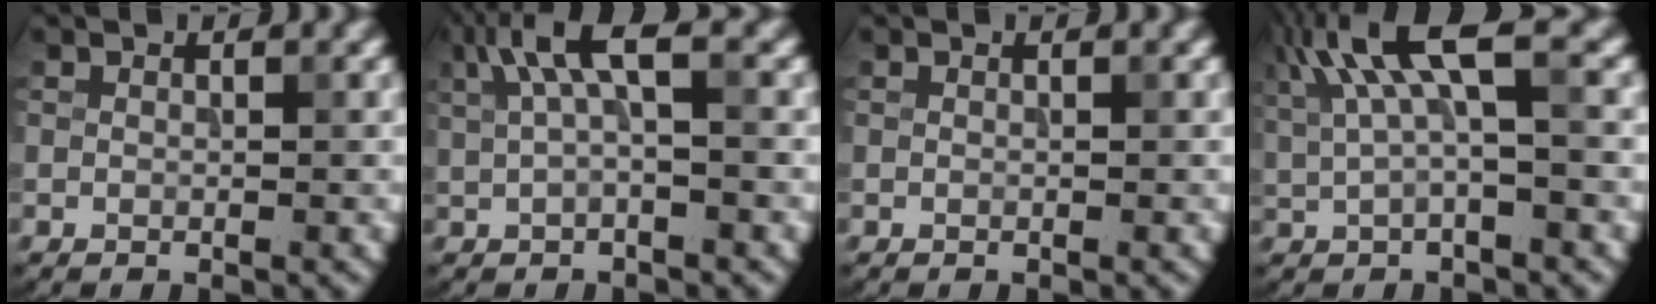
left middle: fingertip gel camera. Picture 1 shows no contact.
{"total": 4.4, "force": [1.5, 1.1, 3.9], "torque": [-0.078, 0.008, 0.025]}
{"total": 0.0}
{"total": 6.2, "force": [2.3, 1.6, 5.6], "torque": [-0.113, 0.012, 0.045]}